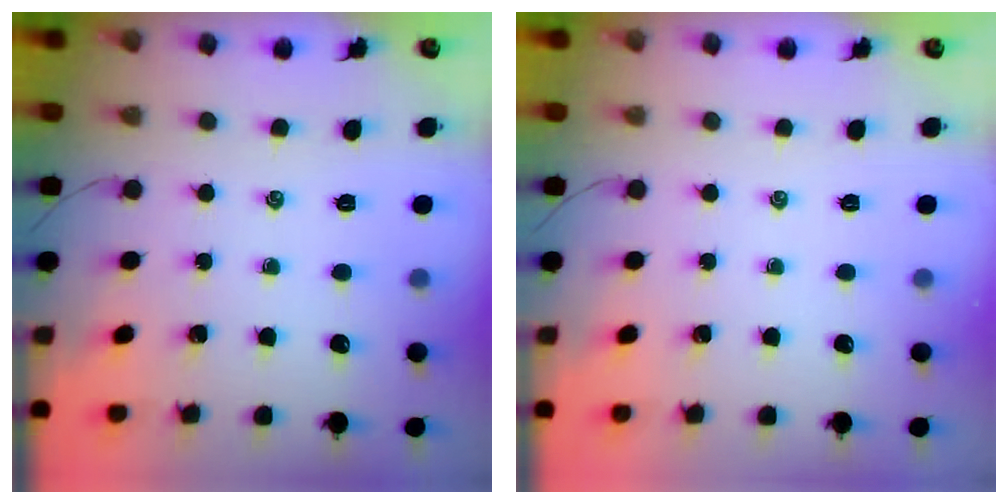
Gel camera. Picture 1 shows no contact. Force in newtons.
{"total": 0.0}